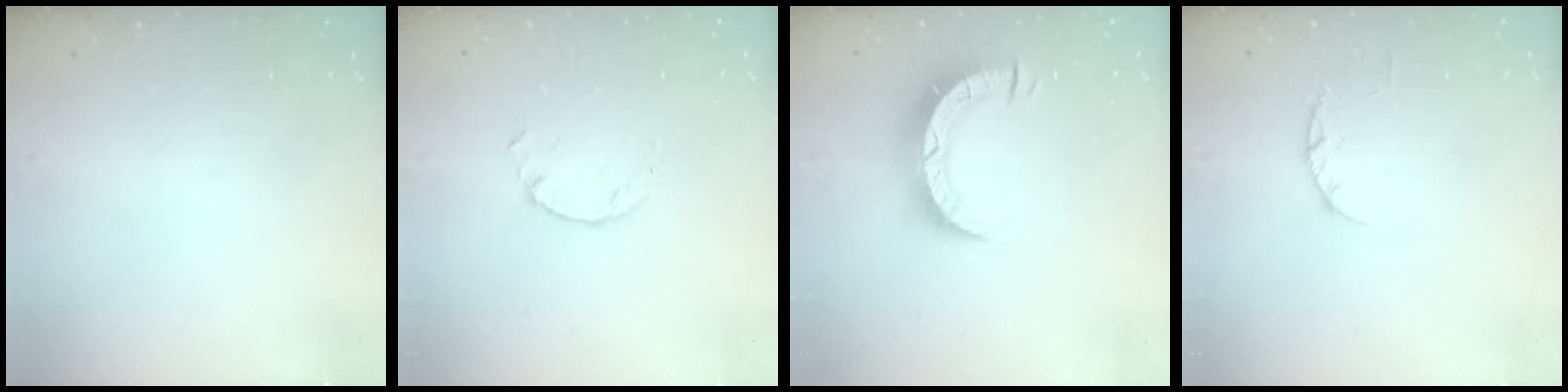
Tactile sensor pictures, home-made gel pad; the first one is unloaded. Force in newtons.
{"total": 0.0}
{"total": 7.9, "press": 7.8, "slide": 0.6}
{"total": 2.4, "press": 2.3, "slide": 0.4}